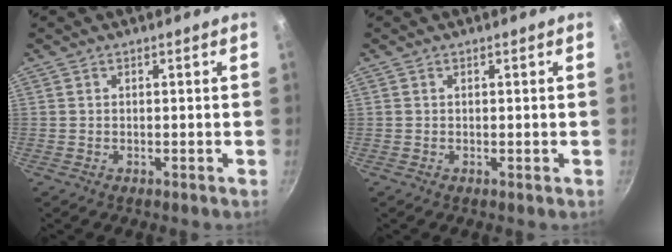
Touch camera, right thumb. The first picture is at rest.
{"total": 0.0}